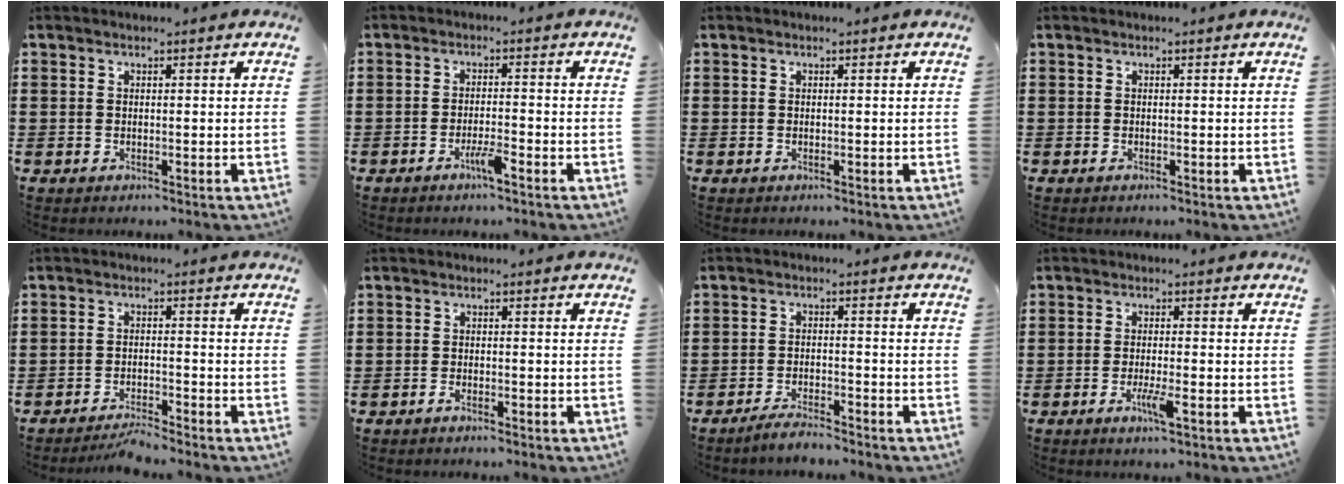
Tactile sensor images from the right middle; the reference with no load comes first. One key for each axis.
{"total": 3.0, "fx": -1.9, "fy": 0.2, "fz": 2.3, "tx": -0.045, "ty": -0.001, "tz": -0.037}
{"total": 0.0}
{"total": 0.0}
{"total": 2.9, "fx": -2.9, "fy": 0.0, "fz": 0.7, "tx": -0.015, "ty": 0.002, "tz": -0.059}
{"total": 1.1, "fx": -1.0, "fy": 0.1, "fz": 0.5, "tx": -0.013, "ty": -0.002, "tz": -0.019}
{"total": 3.2, "fx": -3.0, "fy": 0.1, "fz": 1.0, "tx": -0.018, "ty": 0.004, "tz": -0.060}
{"total": 3.3, "fx": -1.6, "fy": 0.4, "fz": 2.9, "tx": -0.061, "ty": -0.009, "tz": -0.032}